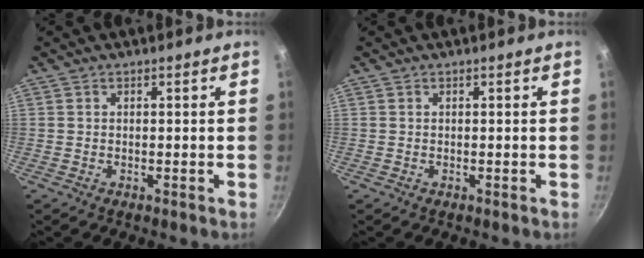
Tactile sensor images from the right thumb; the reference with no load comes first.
{"total": 0.0}